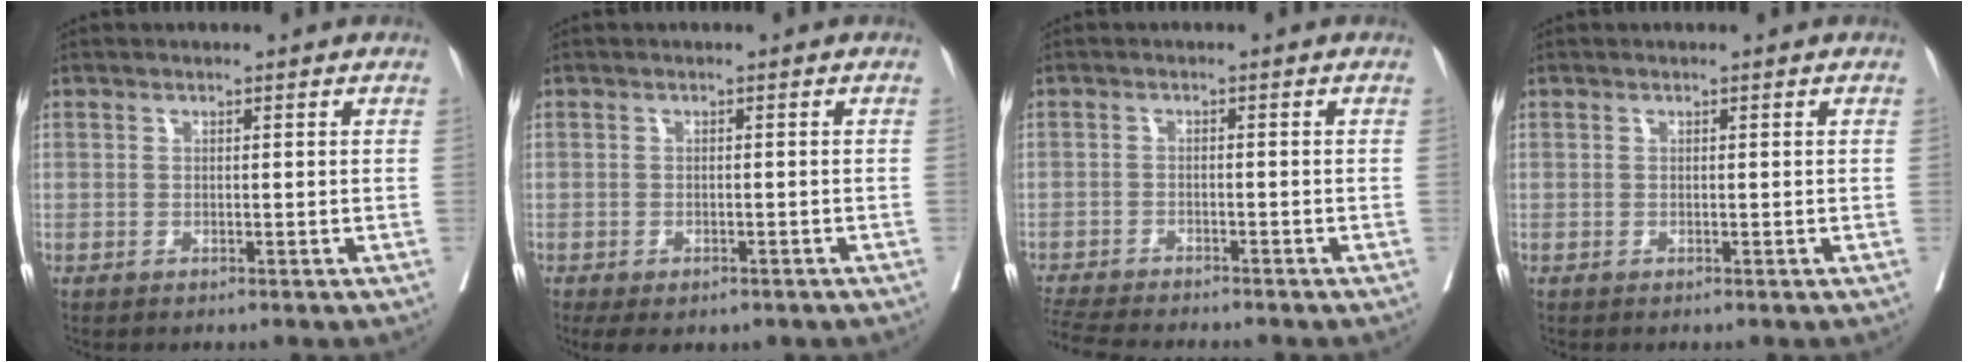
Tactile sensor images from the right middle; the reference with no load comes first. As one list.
[{"total": 5.4, "force": [-3.8, 2.6, 2.8], "torque": [-0.035, -0.007, -0.046]}, {"total": 9.2, "force": [-8.4, 0.9, 3.6], "torque": [-0.057, -0.014, -0.132]}, {"total": 0.0}]